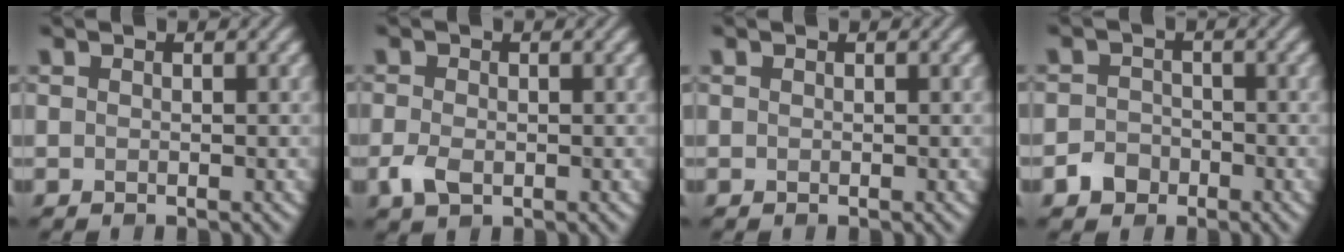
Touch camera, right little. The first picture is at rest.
{"total": 2.4, "force": [-0.9, 1.5, 1.6], "torque": [-0.039, 0.000, -0.017]}
{"total": 0.0}
{"total": 2.4, "force": [-1.6, 1.6, 0.5], "torque": [0.000, 0.007, -0.031]}